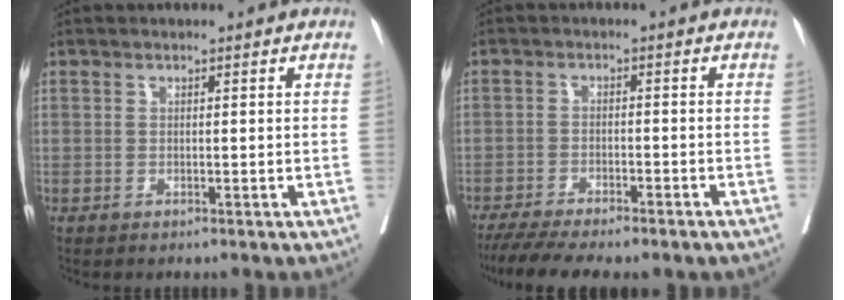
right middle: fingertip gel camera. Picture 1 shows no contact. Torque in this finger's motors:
{"motor_torque": [1.06, -1.07, 0.22, 0.12]}